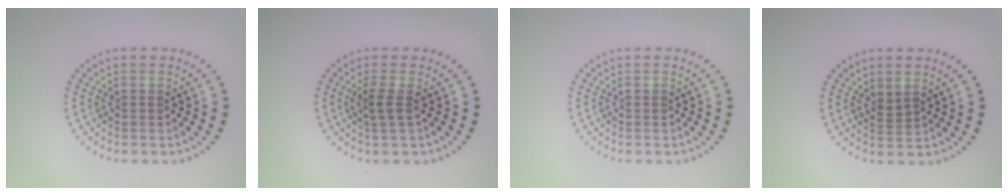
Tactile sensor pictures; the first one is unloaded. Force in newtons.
{"total": 1.6, "press": 1.3, "slide": 1.0}
{"total": 0.0}
{"total": 1.1, "press": 0.9, "slide": 0.6}